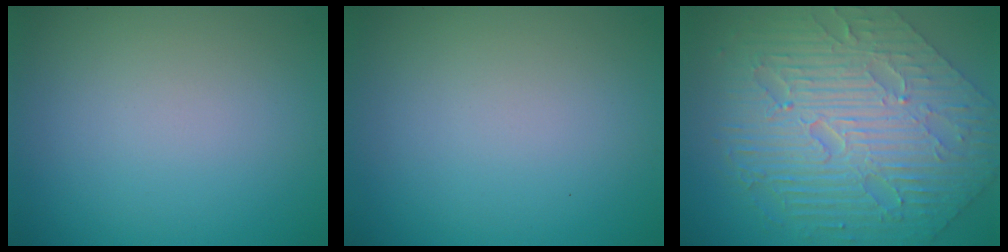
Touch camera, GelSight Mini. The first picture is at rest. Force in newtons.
{"total": 0.0}
{"total": 10.5, "press": 7.2, "slide": 7.7}